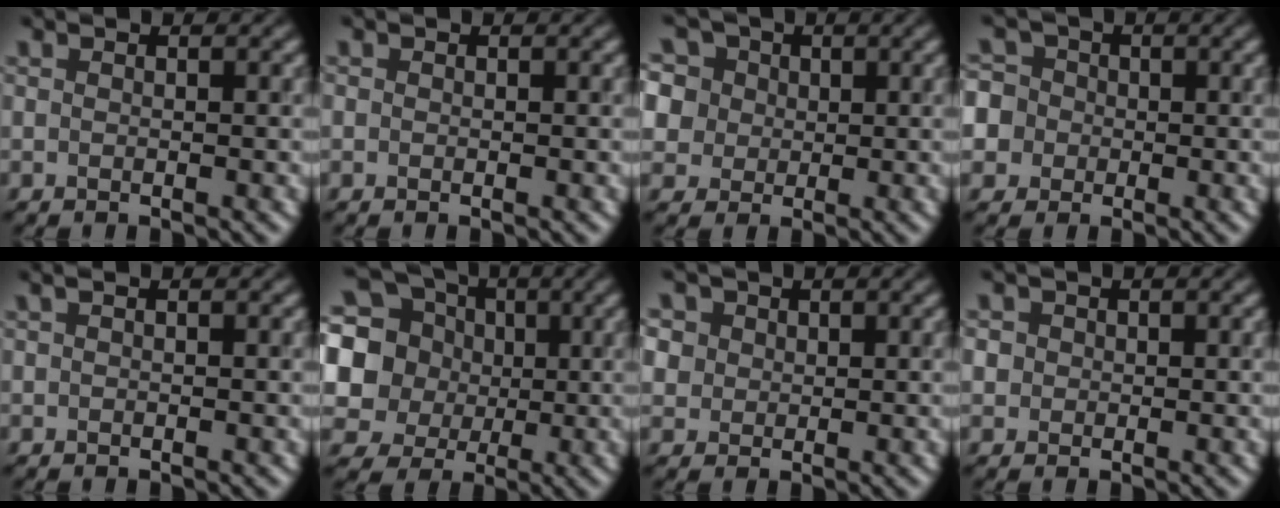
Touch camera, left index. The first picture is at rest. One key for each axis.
{"total": 0.0}
{"total": 10.6, "fx": 5.2, "fy": 7.8, "fz": 4.8, "tx": -0.106, "ty": 0.035, "tz": 0.063}
{"total": 7.3, "fx": -0.6, "fy": 6.9, "fz": 2.3, "tx": -0.050, "ty": 0.027, "tz": -0.044}
{"total": 0.6, "fx": 0.2, "fy": 0.2, "fz": 0.5, "tx": -0.013, "ty": 0.006, "tz": 0.004}
{"total": 12.2, "fx": 2.4, "fy": 11.0, "fz": 4.8, "tx": -0.152, "ty": 0.031, "tz": 0.029}
{"total": 4.2, "fx": 2.0, "fy": 3.4, "fz": 1.6, "tx": -0.051, "ty": 0.010, "tz": 0.033}
{"total": 1.3, "fx": 0.3, "fy": 1.2, "fz": 0.3, "tx": -0.003, "ty": 0.003, "tz": 0.004}